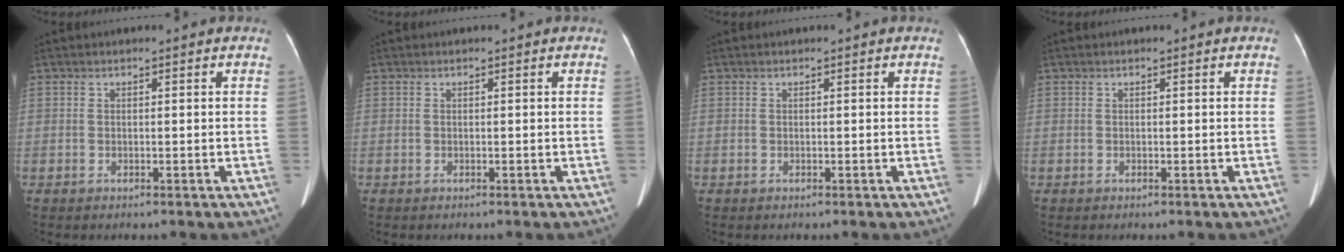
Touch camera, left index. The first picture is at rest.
{"total": 0.0}
{"total": 0.0}
{"total": 0.0}